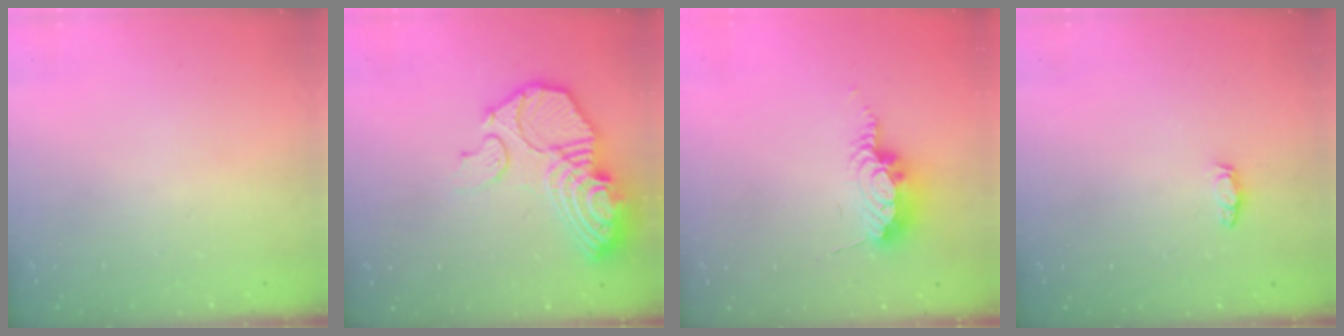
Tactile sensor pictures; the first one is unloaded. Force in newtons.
{"total": 19.5, "press": 19.5, "slide": 1.9}
{"total": 13.0, "press": 9.9, "slide": 8.4}
{"total": 3.0, "press": 2.9, "slide": 0.4}